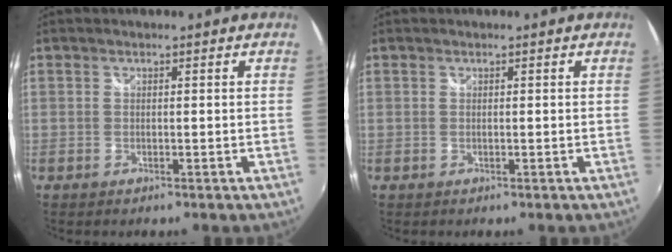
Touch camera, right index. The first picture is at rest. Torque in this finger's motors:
{"motor_torque": [0.00, 0.00, 0.00, 0.00]}